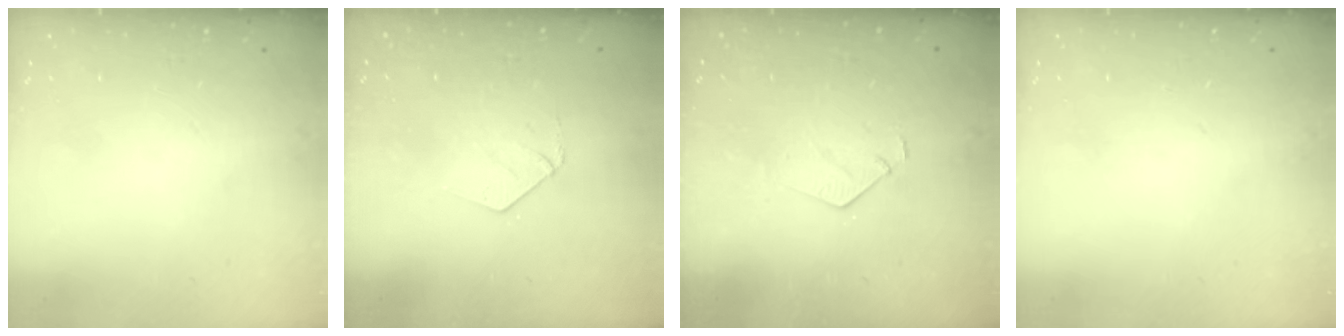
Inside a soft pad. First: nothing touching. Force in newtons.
{"total": 4.0, "press": 4.0, "slide": 0.3}
{"total": 6.0, "press": 6.0, "slide": 0.5}
{"total": 0.0}